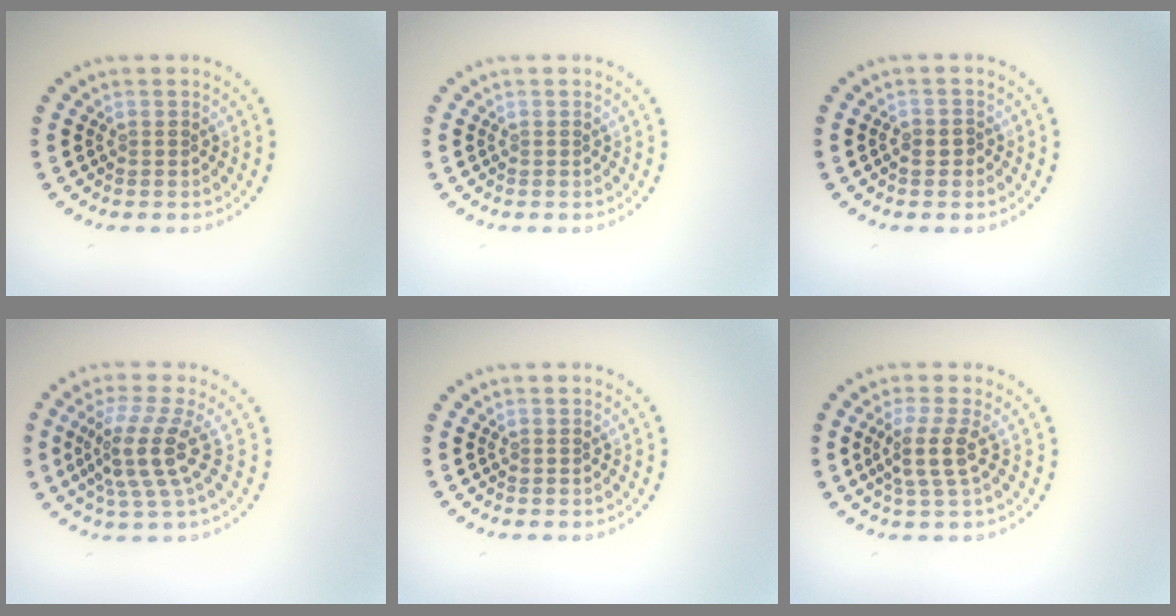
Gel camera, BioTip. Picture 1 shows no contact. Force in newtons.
{"total": 0.0}
{"total": 0.9, "press": 0.8, "slide": 0.3}
{"total": 4.2, "press": 3.1, "slide": 2.8}
{"total": 0.0}
{"total": 2.7, "press": 2.3, "slide": 1.5}